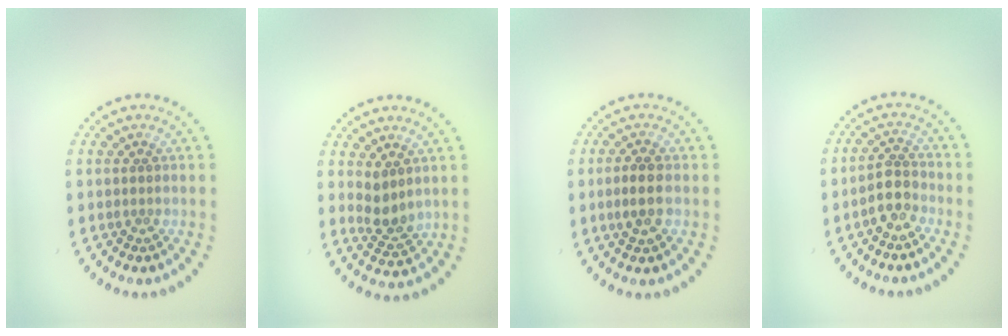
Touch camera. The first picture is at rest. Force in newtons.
{"total": 2.4, "press": 2.0, "slide": 1.3}
{"total": 2.3, "press": 2.2, "slide": 0.3}
{"total": 2.4, "press": 2.2, "slide": 1.1}